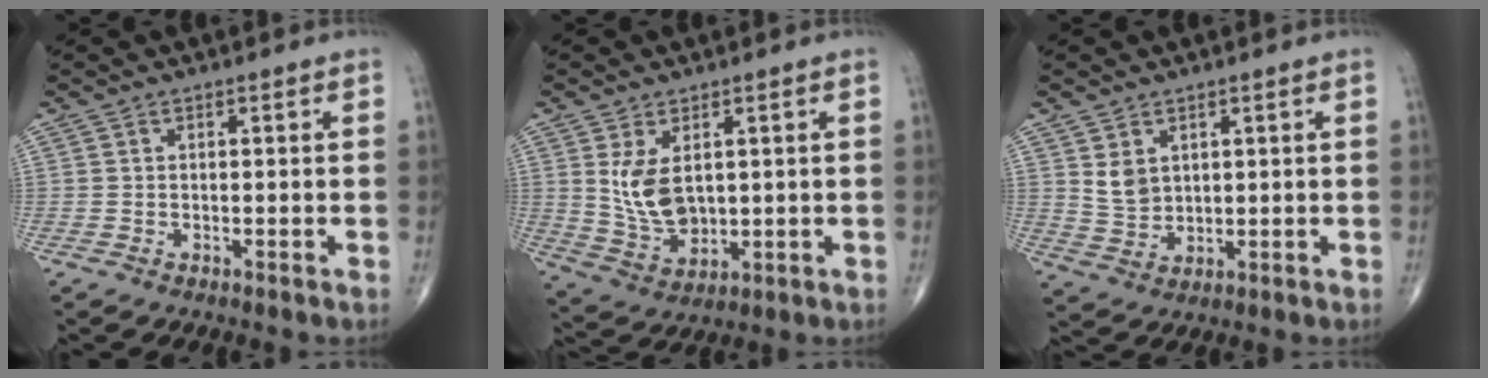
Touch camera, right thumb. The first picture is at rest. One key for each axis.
{"total": 8.3, "fx": 1.9, "fy": 4.9, "fz": 6.3, "tx": -0.108, "ty": -0.018, "tz": 0.055}
{"total": 4.5, "fx": 1.9, "fy": 3.3, "fz": 2.5, "tx": -0.036, "ty": -0.017, "tz": 0.048}